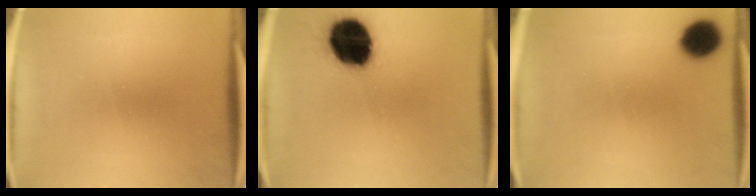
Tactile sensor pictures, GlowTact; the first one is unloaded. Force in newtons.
{"total": 19.5}
{"total": 9.3}